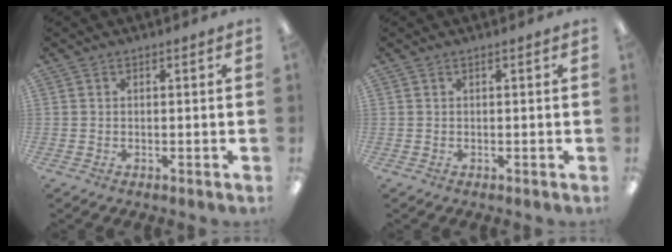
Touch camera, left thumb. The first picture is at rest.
{"total": 0.0}